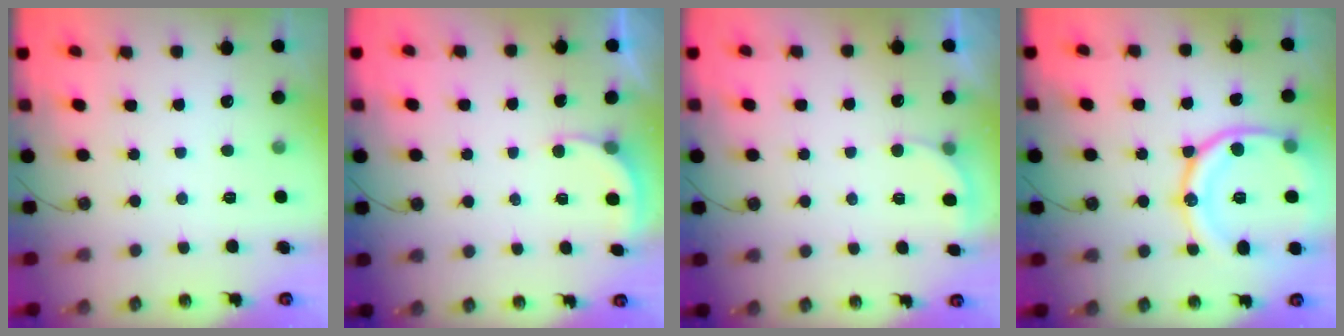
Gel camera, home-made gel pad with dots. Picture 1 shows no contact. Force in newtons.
{"total": 2.6, "press": 2.6, "slide": 0.2}
{"total": 3.0, "press": 3.0, "slide": 0.7}
{"total": 19.9, "press": 19.8, "slide": 2.1}